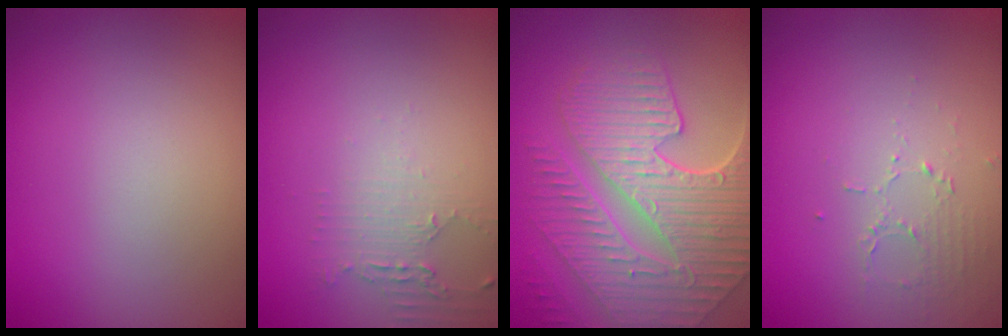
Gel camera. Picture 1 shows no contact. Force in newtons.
{"total": 1.9, "press": 1.3, "slide": 1.4}
{"total": 10.2, "press": 6.9, "slide": 7.5}
{"total": 1.3, "press": 0.6, "slide": 1.1}